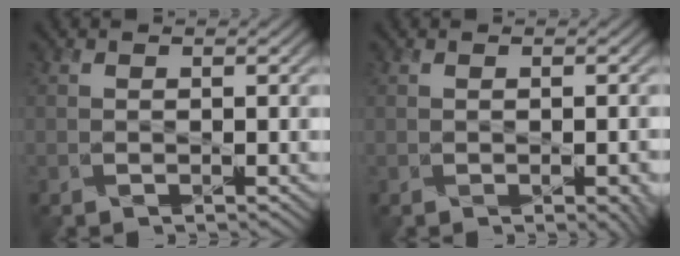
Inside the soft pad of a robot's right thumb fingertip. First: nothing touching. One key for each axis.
{"total": 3.0, "fx": -1.0, "fy": 1.2, "fz": 2.6, "tx": -0.024, "ty": -0.005, "tz": 0.000}